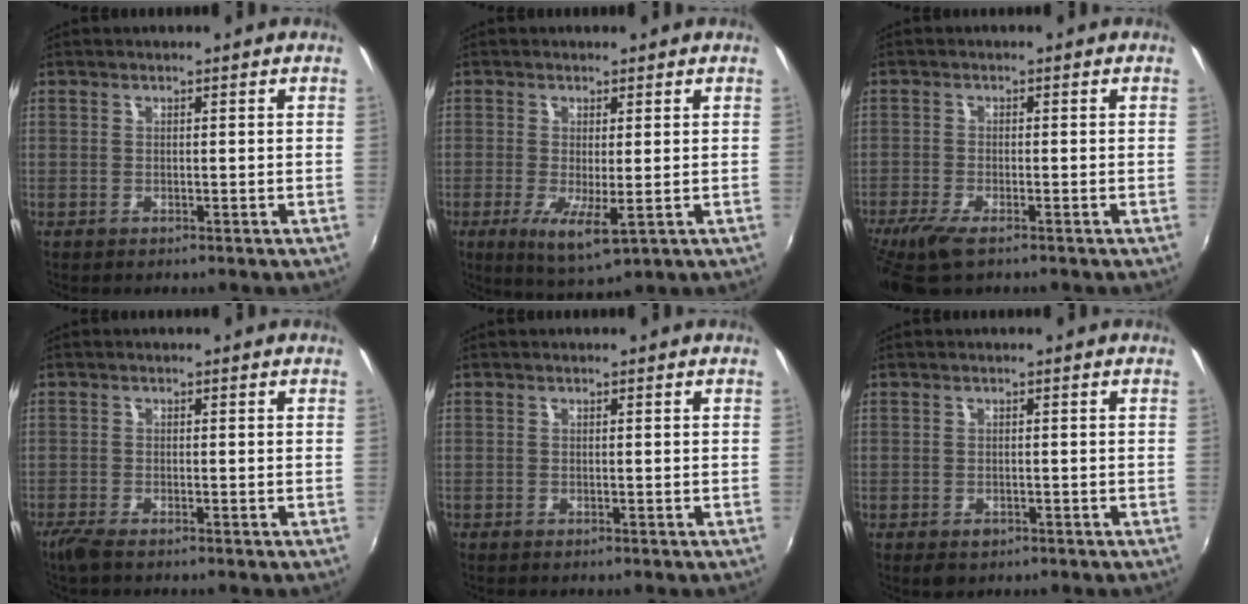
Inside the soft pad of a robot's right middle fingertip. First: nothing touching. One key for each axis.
{"total": 6.2, "fx": -1.4, "fy": 1.3, "fz": 5.9, "tx": -0.114, "ty": -0.021, "tz": -0.020}
{"total": 6.5, "fx": -4.6, "fy": 1.7, "fz": 4.3, "tx": -0.109, "ty": -0.024, "tz": -0.089}
{"total": 3.0, "fx": -2.3, "fy": 0.3, "fz": 1.9, "tx": -0.045, "ty": -0.010, "tz": -0.046}
{"total": 0.0}
{"total": 2.2, "fx": -1.2, "fy": 1.5, "fz": 1.1, "tx": -0.021, "ty": -0.007, "tz": -0.016}